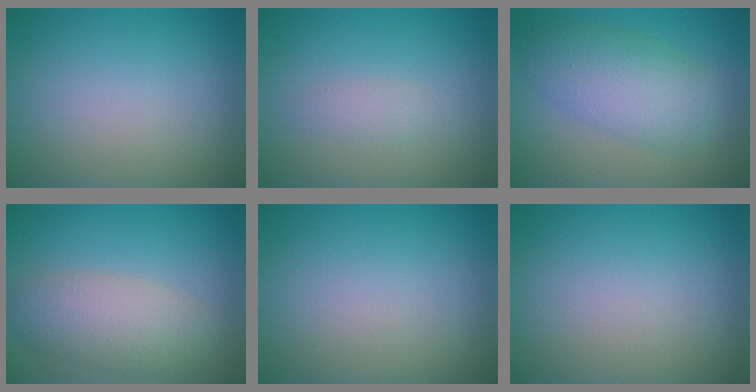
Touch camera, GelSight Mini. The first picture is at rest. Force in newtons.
{"total": 1.1, "press": 1.1, "slide": 0.1}
{"total": 5.7, "press": 5.7, "slide": 0.1}
{"total": 4.6, "press": 4.6, "slide": 0.3}
{"total": 0.0}
{"total": 0.0}